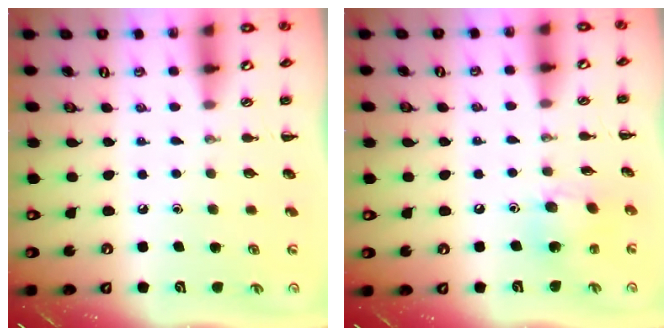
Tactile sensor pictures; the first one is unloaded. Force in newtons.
{"total": 7.5, "press": 7.5, "slide": 0.6}